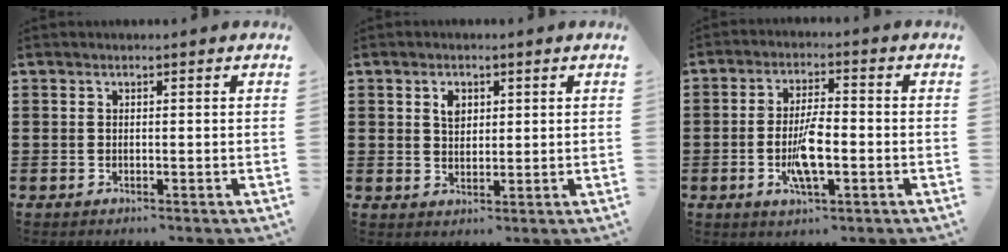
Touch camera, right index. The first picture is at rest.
{"total": 2.6, "force": [1.2, 1.6, 1.7], "torque": [-0.032, 0.001, 0.020]}
{"total": 6.6, "force": [-1.8, 2.1, 6.0], "torque": [-0.121, -0.003, -0.036]}